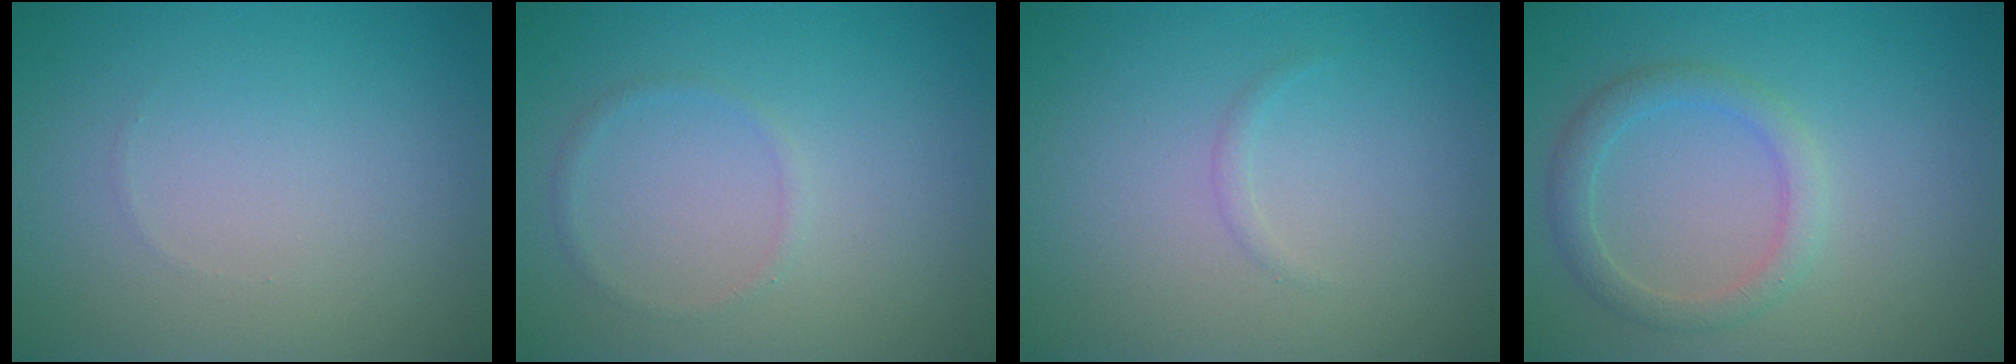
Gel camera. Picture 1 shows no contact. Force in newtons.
{"total": 0.8, "press": 0.8, "slide": 0.1}
{"total": 0.5, "press": 0.5, "slide": 0.0}
{"total": 2.4, "press": 2.4, "slide": 0.1}